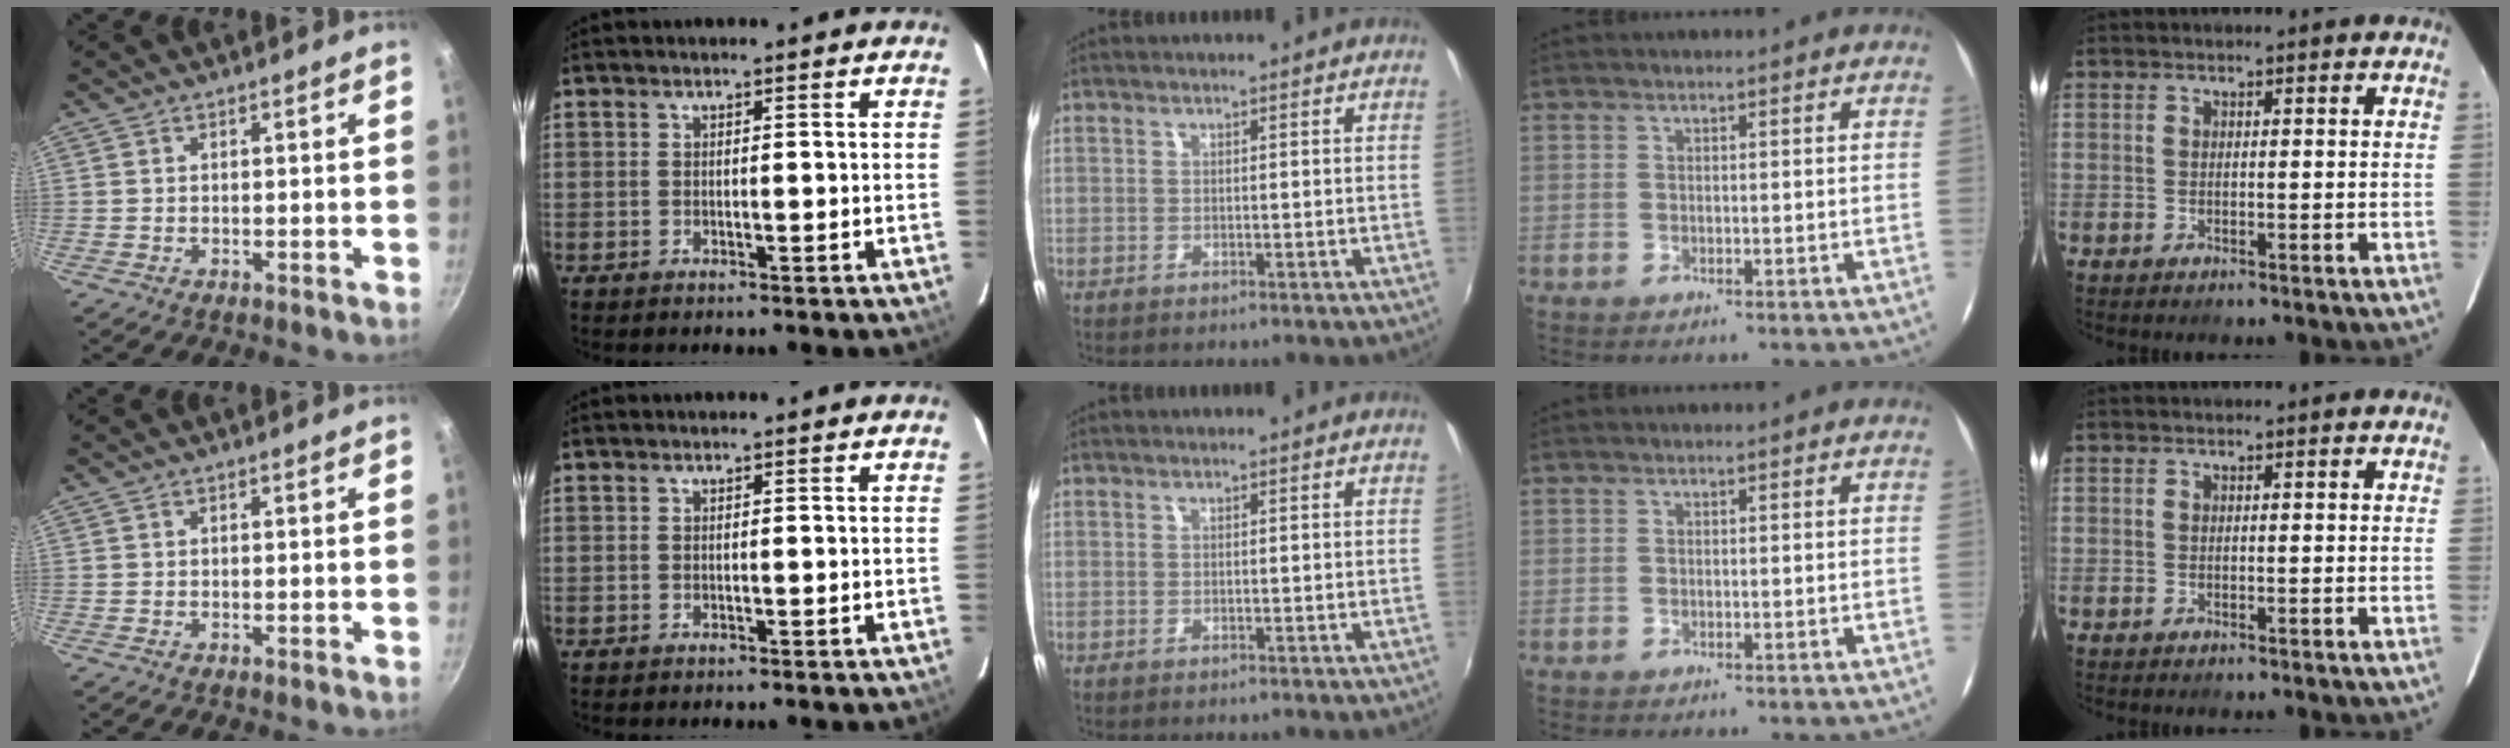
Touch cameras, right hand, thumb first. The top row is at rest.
{}